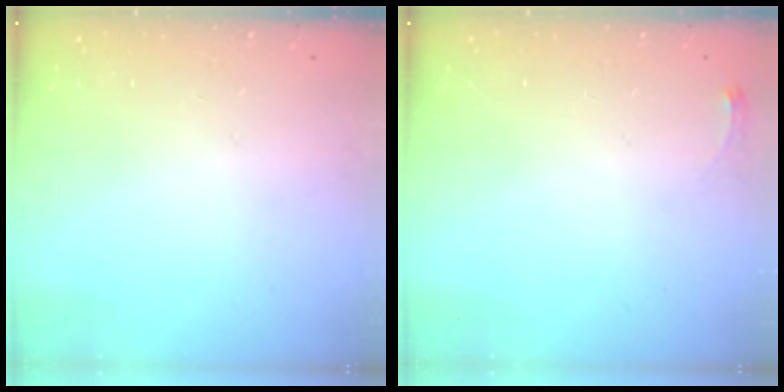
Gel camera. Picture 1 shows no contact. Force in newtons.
{"total": 2.8, "press": 2.8, "slide": 0.4}